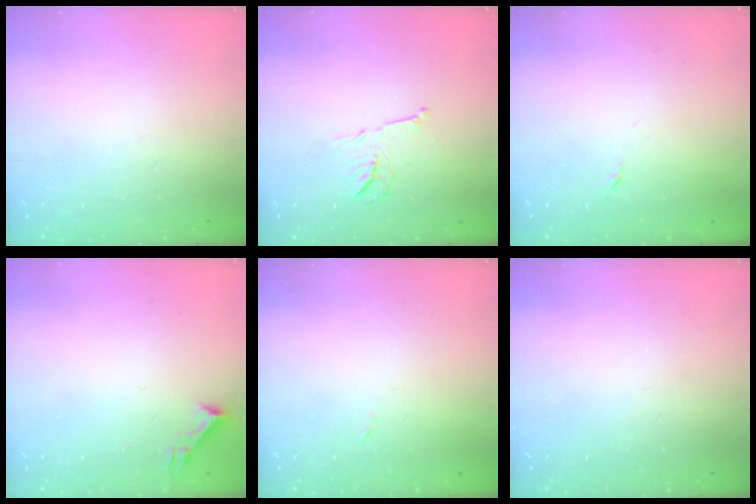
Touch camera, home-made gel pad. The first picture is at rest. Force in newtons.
{"total": 9.7, "press": 9.7, "slide": 0.3}
{"total": 3.8, "press": 3.7, "slide": 0.9}
{"total": 2.7, "press": 2.7, "slide": 0.4}
{"total": 2.4, "press": 2.4, "slide": 0.4}
{"total": 0.0}